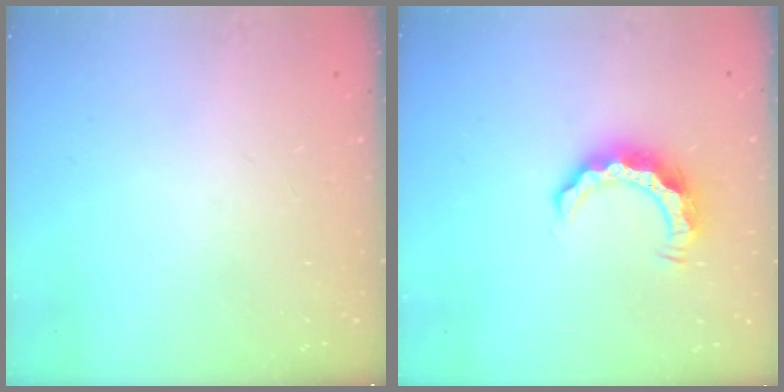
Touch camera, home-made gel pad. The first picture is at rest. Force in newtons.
{"total": 8.1, "press": 8.1, "slide": 0.3}